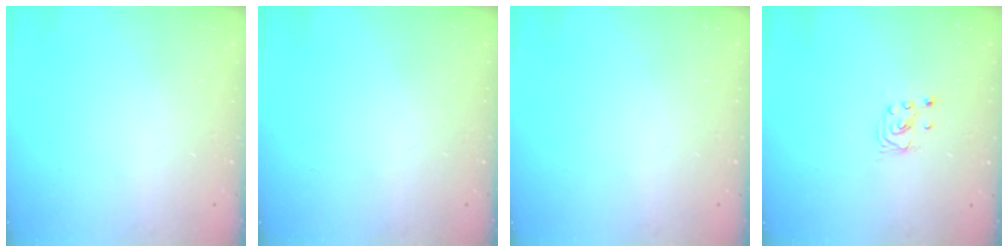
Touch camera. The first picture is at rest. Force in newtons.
{"total": 0.0}
{"total": 0.0}
{"total": 1.7, "press": 1.6, "slide": 0.1}